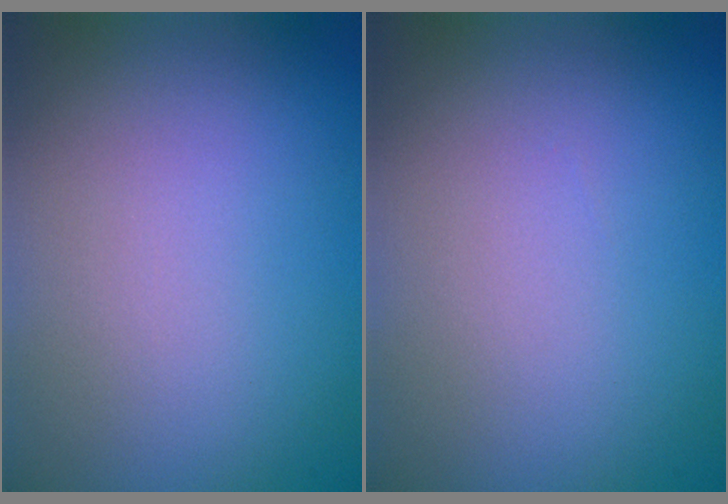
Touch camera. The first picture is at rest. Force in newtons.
{"total": 0.0}